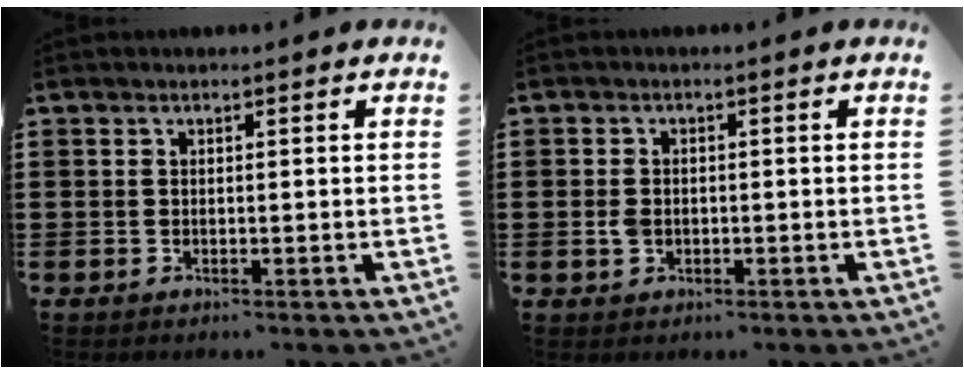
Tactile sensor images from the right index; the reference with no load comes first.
{"total": 1.9, "force": [-0.3, 1.5, 1.2], "torque": [-0.032, 0.002, -0.009]}